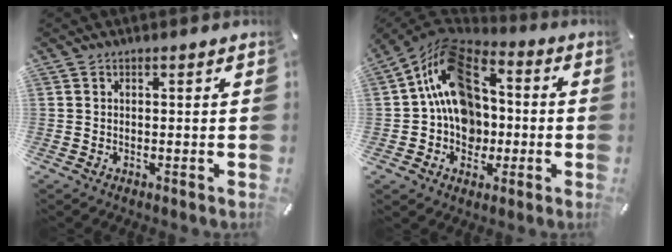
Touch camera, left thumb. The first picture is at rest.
{"total": 17.7, "force": [0.8, 14.1, 10.6], "torque": [-0.195, 0.004, 0.015]}